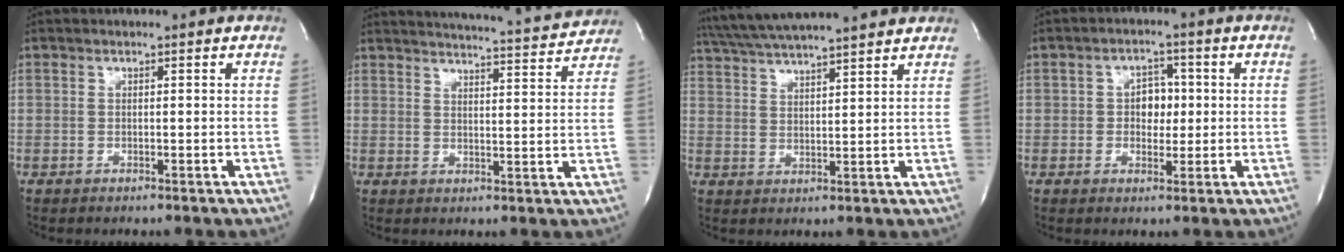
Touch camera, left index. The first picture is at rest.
{"total": 15.4, "force": [14.9, 0.4, 3.6], "torque": [-0.058, -0.032, 0.186]}
{"total": 15.2, "force": [13.5, 0.9, 6.9], "torque": [-0.128, 0.035, 0.207]}
{"total": 4.2, "force": [0.1, 2.9, 3.0], "torque": [-0.044, 0.010, 0.001]}